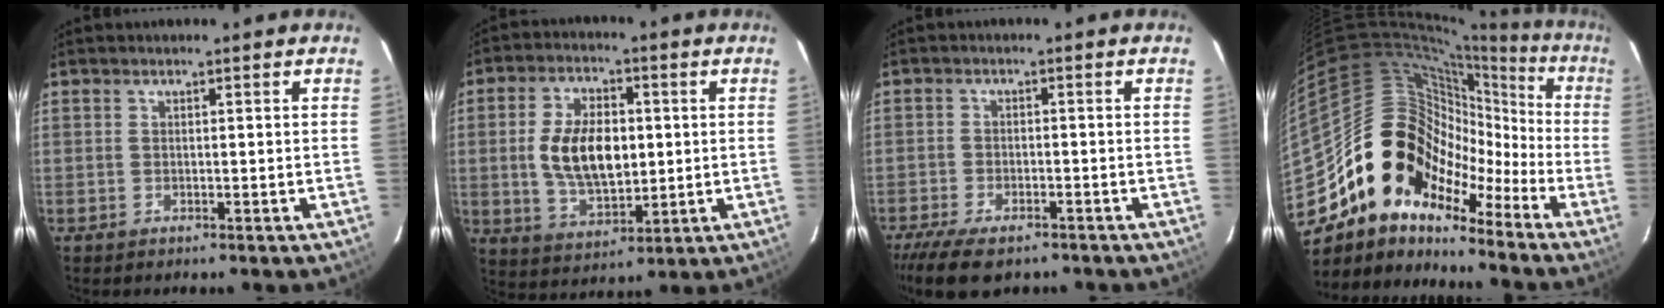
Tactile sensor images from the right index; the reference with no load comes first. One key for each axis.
{"total": 12.5, "fx": 0.5, "fy": 6.9, "fz": 10.4, "tx": -0.201, "ty": 0.005, "tz": 0.017}
{"total": 10.2, "fx": -7.9, "fy": 3.8, "fz": 5.3, "tx": -0.133, "ty": -0.031, "tz": -0.136}
{"total": 17.1, "fx": -8.1, "fy": 13.6, "fz": 6.6, "tx": -0.116, "ty": 0.048, "tz": -0.160}